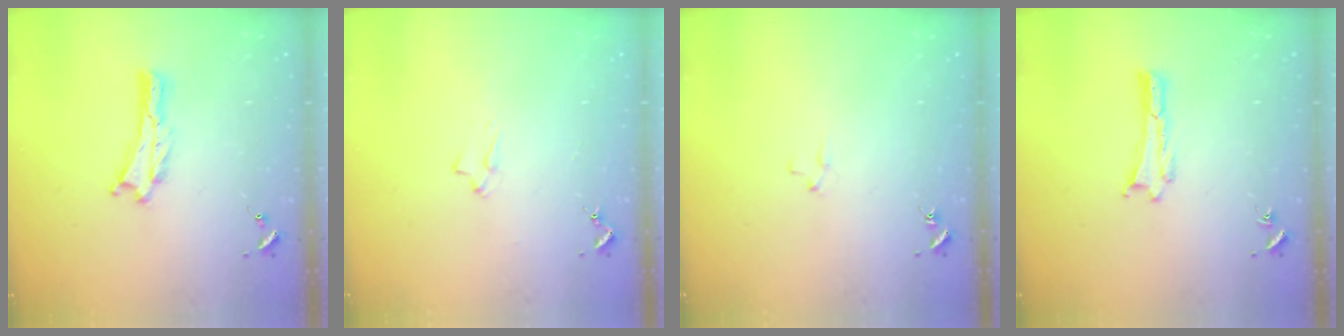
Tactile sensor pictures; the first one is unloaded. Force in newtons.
{"total": 2.1, "press": 2.1, "slide": 0.3}
{"total": 1.9, "press": 1.9, "slide": 0.2}
{"total": 0.0}